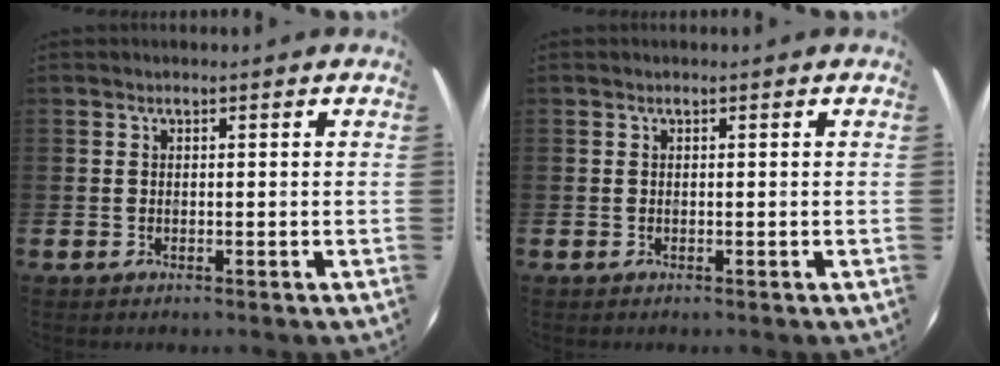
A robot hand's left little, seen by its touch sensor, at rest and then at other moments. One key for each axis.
{"total": 0.0}